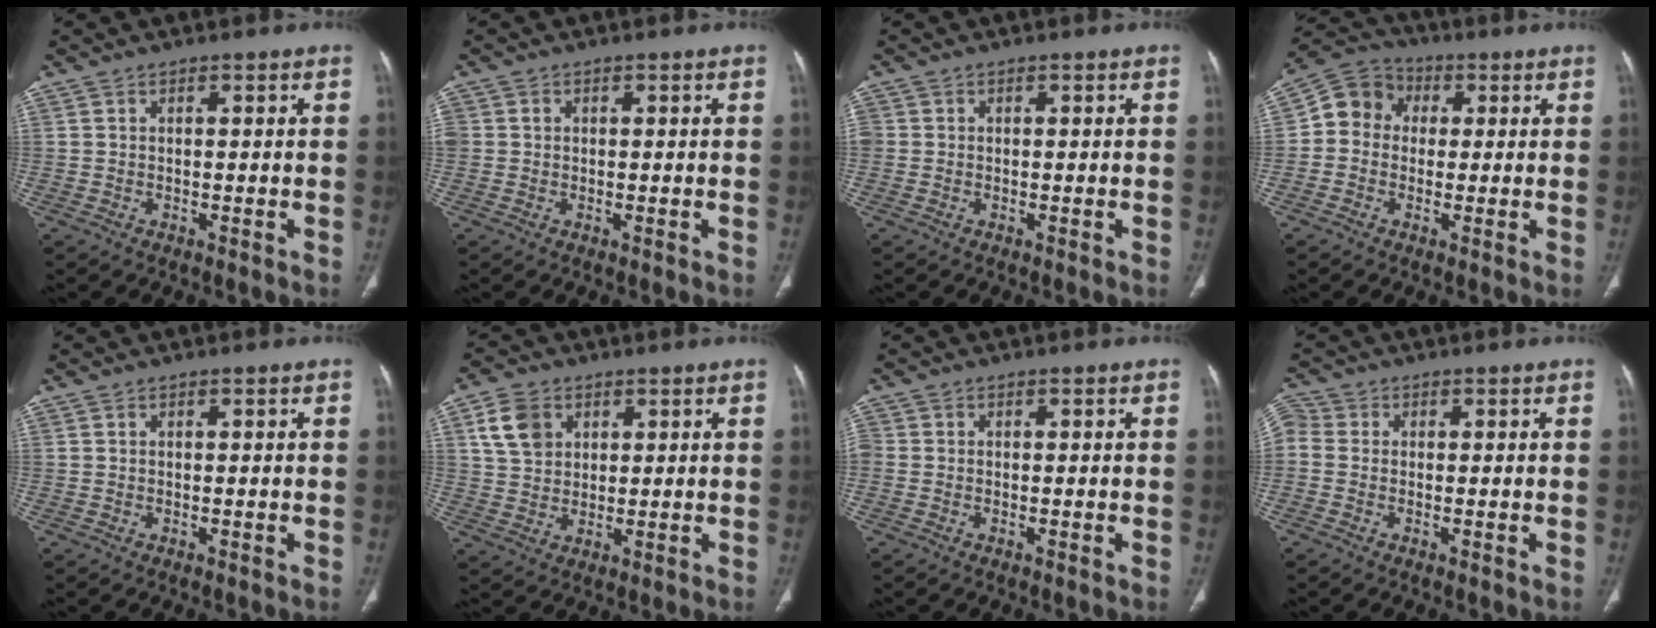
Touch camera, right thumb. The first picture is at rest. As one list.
[{"total": 1.7, "force": [0.2, 1.6, 0.7], "torque": [-0.013, 0.008, 0.009]}, {"total": 1.4, "force": [0.0, 1.3, 0.7], "torque": [-0.019, 0.006, -0.002]}, {"total": 8.3, "force": [0.5, 7.4, 3.6], "torque": [-0.043, 0.024, -0.008]}, {"total": 0.0}, {"total": 7.3, "force": [2.9, 5.6, 3.7], "torque": [-0.050, -0.004, 0.058]}, {"total": 1.4, "force": [-0.4, 0.8, 1.0], "torque": [-0.035, -0.002, -0.015]}, {"total": 3.6, "force": [-0.1, 2.8, 2.2], "torque": [-0.056, 0.009, -0.014]}]